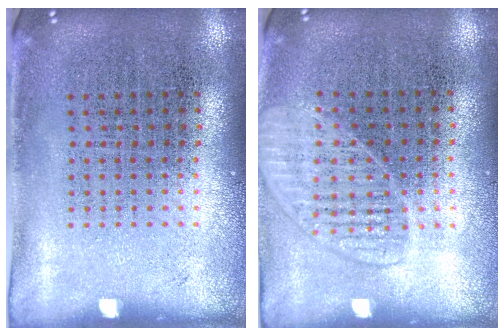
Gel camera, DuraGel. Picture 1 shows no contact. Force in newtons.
{"total": 1.5, "press": 1.4, "slide": 0.5}